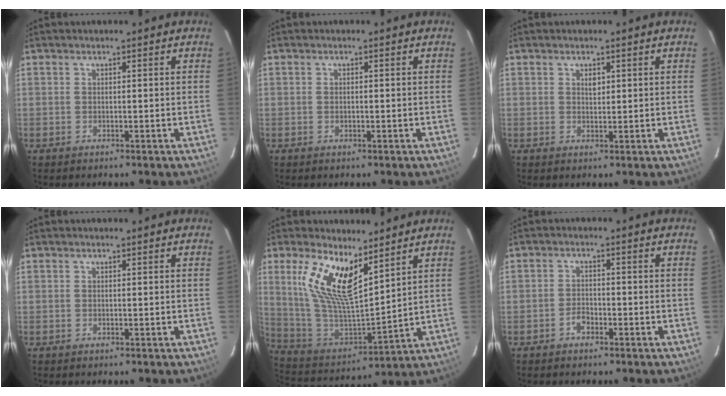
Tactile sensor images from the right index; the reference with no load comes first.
{"total": 0.5, "force": [-0.1, 0.4, 0.4], "torque": [-0.007, 0.000, -0.001]}
{"total": 1.5, "force": [0.6, 1.0, 1.0], "torque": [-0.013, 0.003, 0.011]}
{"total": 0.0}
{"total": 17.1, "force": [9.8, 8.2, 11.3], "torque": [-0.234, 0.001, 0.200]}
{"total": 2.3, "force": [-1.6, 1.3, 1.0], "torque": [-0.021, 0.004, -0.028]}